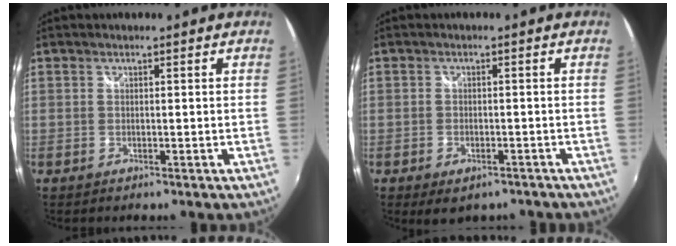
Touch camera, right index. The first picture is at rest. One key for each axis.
{"total": 4.8, "fx": -3.1, "fy": 2.5, "fz": 2.6, "tx": -0.054, "ty": -0.018, "tz": -0.039}